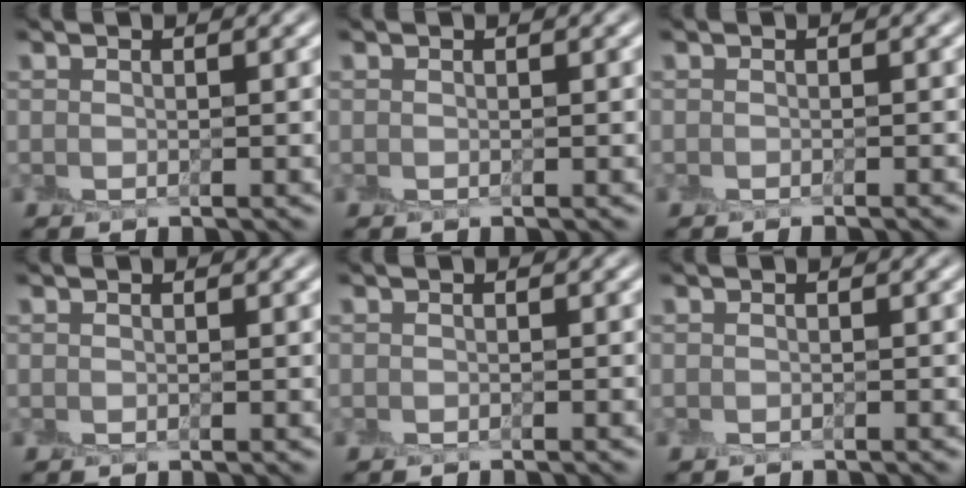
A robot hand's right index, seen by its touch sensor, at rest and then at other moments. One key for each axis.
{"total": 0.0}
{"total": 0.9, "fx": -0.8, "fy": -0.3, "fz": 0.3, "tx": 0.003, "ty": -0.007, "tz": -0.010}
{"total": 0.0}
{"total": 1.0, "fx": -1.0, "fy": -0.2, "fz": 0.0, "tx": 0.004, "ty": -0.005, "tz": -0.014}
{"total": 0.7, "fx": -0.7, "fy": -0.1, "fz": -0.1, "tx": 0.002, "ty": -0.005, "tz": -0.013}